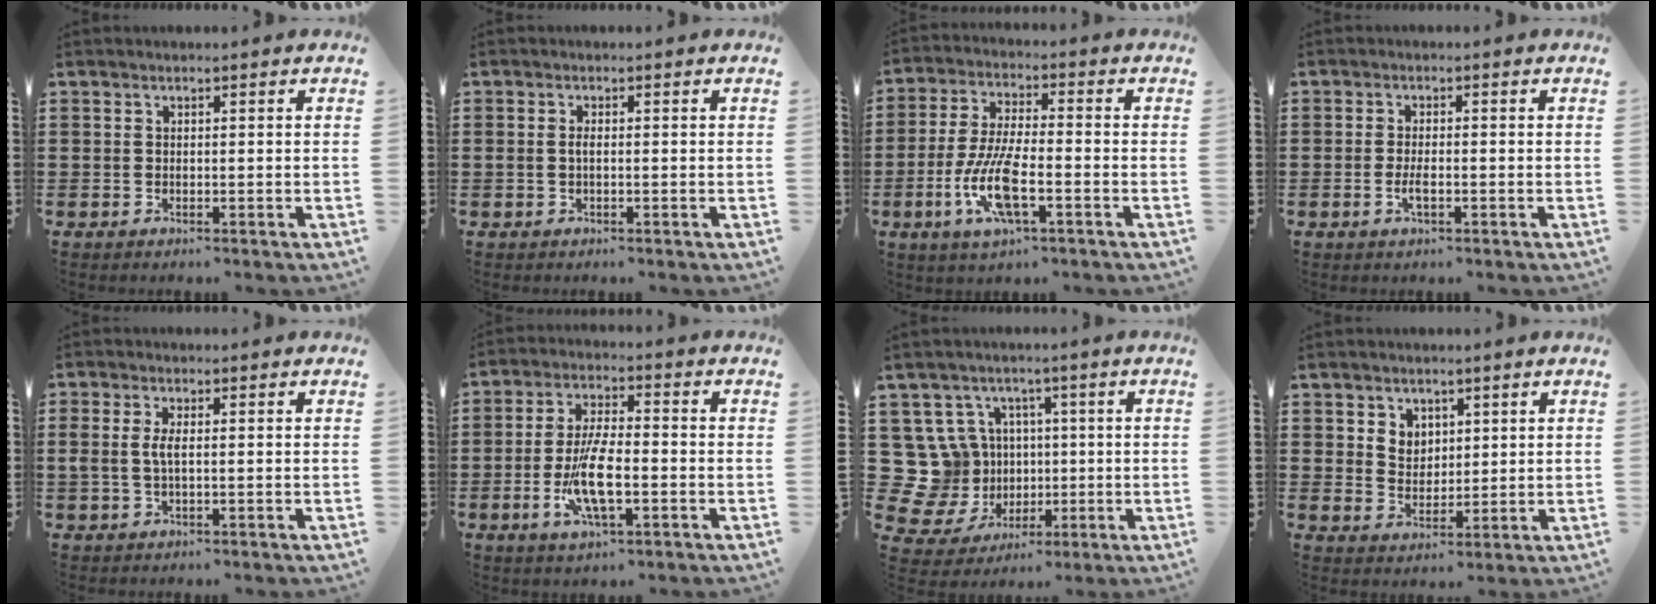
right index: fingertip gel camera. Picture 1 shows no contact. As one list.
[{"total": 1.2, "force": [-0.3, 0.4, 1.1], "torque": [-0.030, -0.003, -0.008]}, {"total": 9.6, "force": [-3.6, 2.7, 8.4], "torque": [-0.189, -0.013, -0.070]}, {"total": 2.3, "force": [-0.8, 0.7, 2.0], "torque": [-0.044, -0.002, -0.016]}, {"total": 2.8, "force": [-0.1, 0.9, 2.7], "torque": [-0.065, -0.005, -0.008]}, {"total": 9.5, "force": [-2.4, 2.9, 8.7], "torque": [-0.182, -0.014, -0.045]}, {"total": 11.1, "force": [2.1, 10.5, 2.7], "torque": [-0.130, -0.012, 0.051]}, {"total": 3.9, "force": [2.3, 3.1, 0.5], "torque": [-0.016, 0.007, 0.040]}]